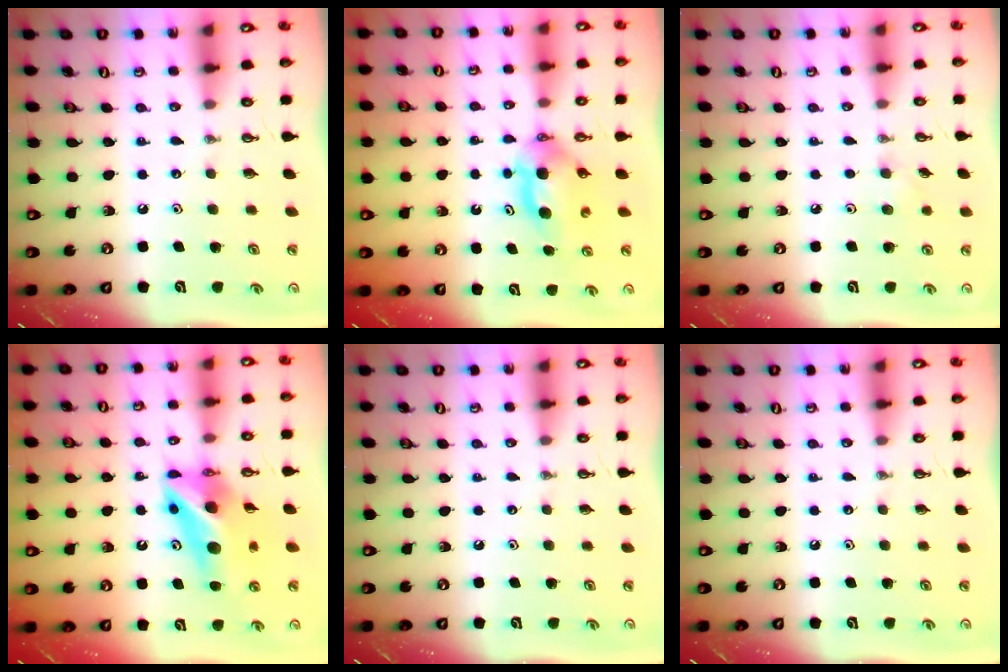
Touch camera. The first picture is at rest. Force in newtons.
{"total": 5.9, "press": 5.6, "slide": 1.9}
{"total": 4.6, "press": 4.4, "slide": 1.2}
{"total": 12.8, "press": 12.8, "slide": 1.3}
{"total": 0.0}
{"total": 0.0}